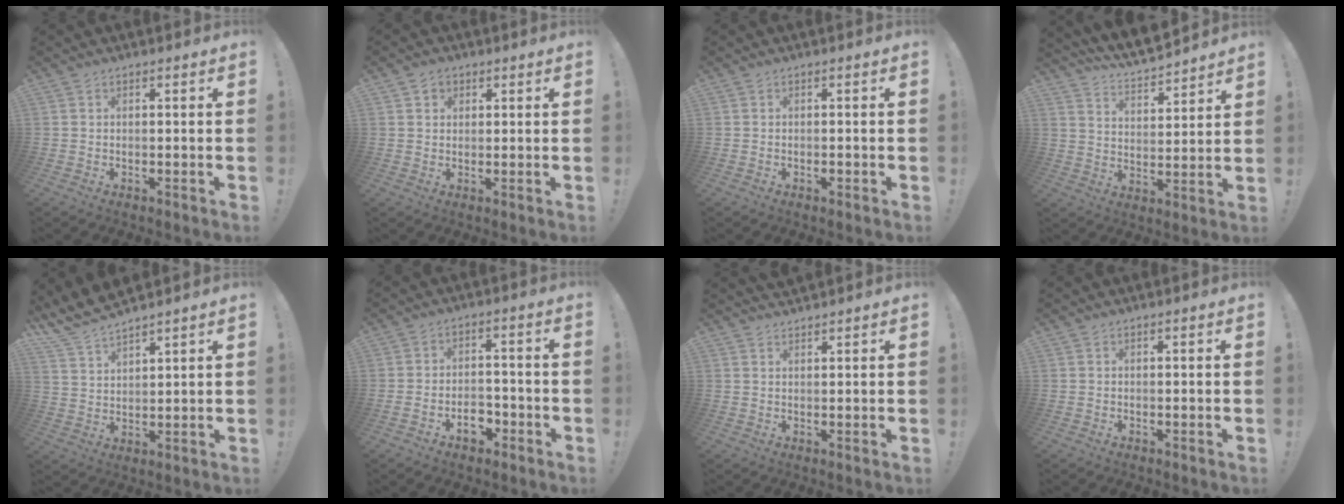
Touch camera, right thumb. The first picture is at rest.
{"total": 3.0, "force": [1.6, 2.4, 0.7], "torque": [-0.005, -0.005, 0.027]}
{"total": 0.8, "force": [-0.6, 0.3, 0.4], "torque": [-0.005, 0.001, -0.012]}
{"total": 8.5, "force": [7.9, 2.0, 2.3], "torque": [-0.055, -0.071, 0.144]}
{"total": 7.3, "force": [6.9, 1.2, 2.0], "torque": [-0.063, -0.049, 0.134]}
{"total": 7.0, "force": [-3.8, 4.5, 3.8], "torque": [-0.036, 0.024, -0.064]}
{"total": 2.0, "force": [2.0, 0.3, 0.1], "torque": [0.004, -0.014, 0.037]}
{"total": 0.0}